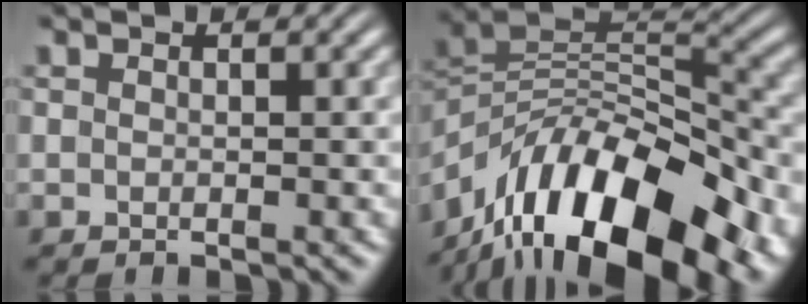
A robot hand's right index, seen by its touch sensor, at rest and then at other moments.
{"total": 15.9, "force": [-4.9, 10.1, 11.3], "torque": [-0.192, -0.036, -0.064]}